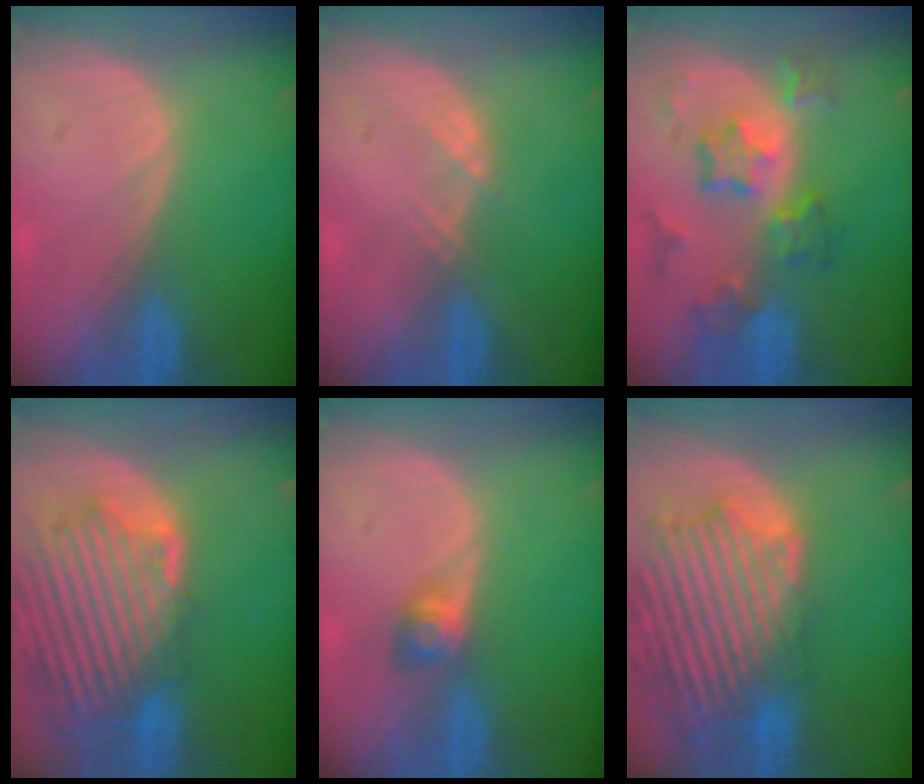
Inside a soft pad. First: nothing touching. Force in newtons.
{"total": 1.5, "press": 1.3, "slide": 0.8}
{"total": 8.4, "press": 7.5, "slide": 4.0}
{"total": 13.4, "press": 11.6, "slide": 6.6}
{"total": 2.8, "press": 2.6, "slide": 1.2}
{"total": 14.1, "press": 12.0, "slide": 7.4}